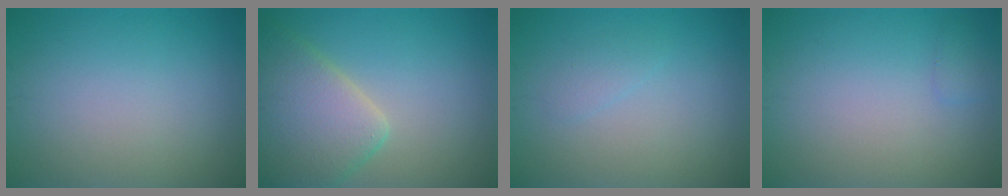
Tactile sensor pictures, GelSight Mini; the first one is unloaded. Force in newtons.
{"total": 6.5, "press": 6.5, "slide": 0.6}
{"total": 1.0, "press": 1.0, "slide": 0.1}
{"total": 0.7, "press": 0.7, "slide": 0.0}